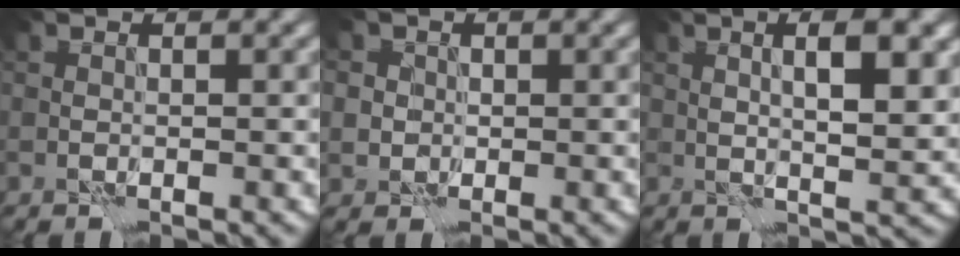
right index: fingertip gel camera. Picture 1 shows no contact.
{"total": 2.8, "force": [0.6, 2.7, 0.6], "torque": [0.015, 0.016, -0.019]}
{"total": 5.4, "force": [1.6, 1.0, 5.0], "torque": [-0.073, 0.007, 0.025]}